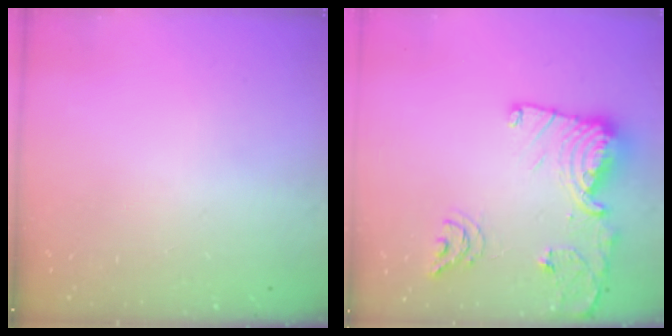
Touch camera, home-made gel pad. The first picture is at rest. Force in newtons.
{"total": 16.5, "press": 16.5, "slide": 1.7}